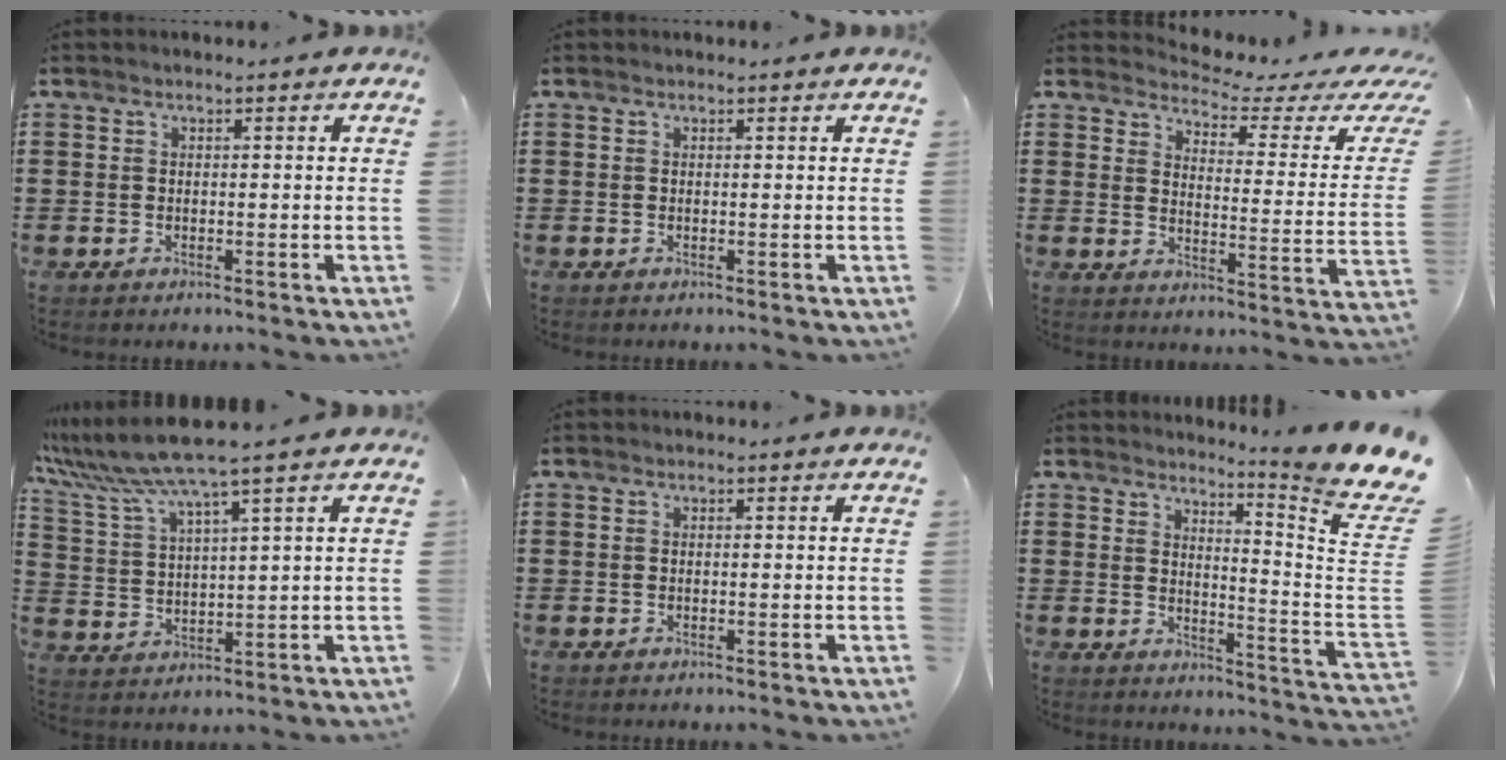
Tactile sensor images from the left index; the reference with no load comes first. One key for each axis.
{"total": 0.0}
{"total": 3.6, "fx": 3.2, "fy": 0.6, "fz": 1.6, "tx": -0.038, "ty": -0.033, "tz": 0.044}
{"total": 7.7, "fx": 6.1, "fy": -0.5, "fz": 4.6, "tx": -0.117, "ty": -0.030, "tz": 0.104}
{"total": 0.0}
{"total": 7.1, "fx": 5.5, "fy": -0.7, "fz": 4.6, "tx": -0.077, "ty": -0.058, "tz": 0.084}